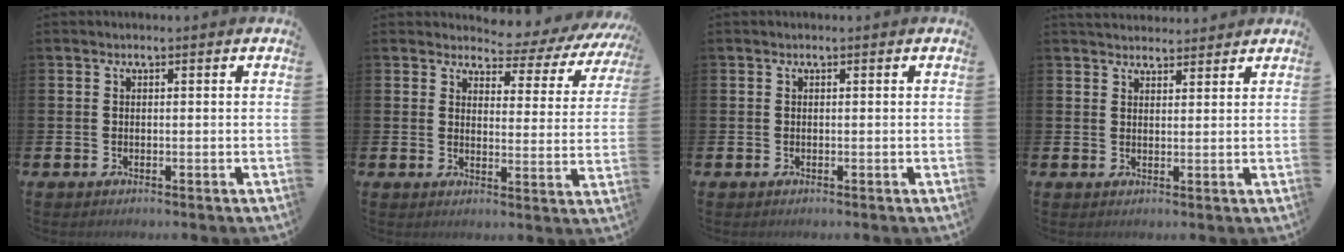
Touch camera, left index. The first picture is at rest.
{"total": 3.9, "force": [3.5, 1.5, 0.5], "torque": [-0.016, -0.044, 0.050]}
{"total": 0.0}
{"total": 3.2, "force": [3.0, 0.8, 0.0], "torque": [0.000, -0.014, 0.055]}